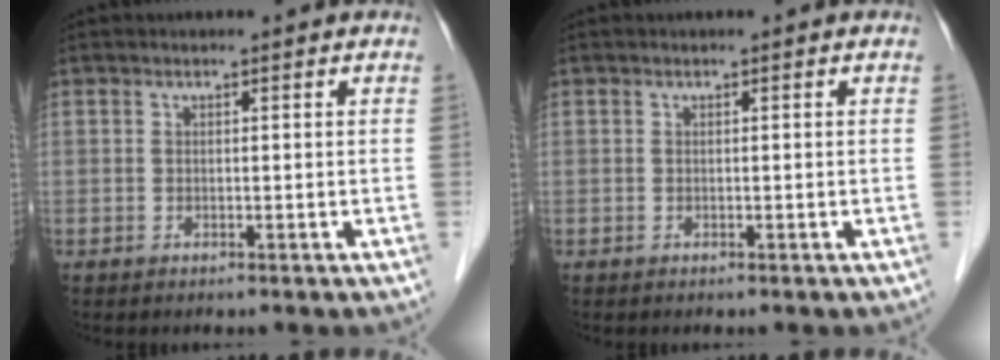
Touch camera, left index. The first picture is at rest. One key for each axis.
{"total": 0.0}